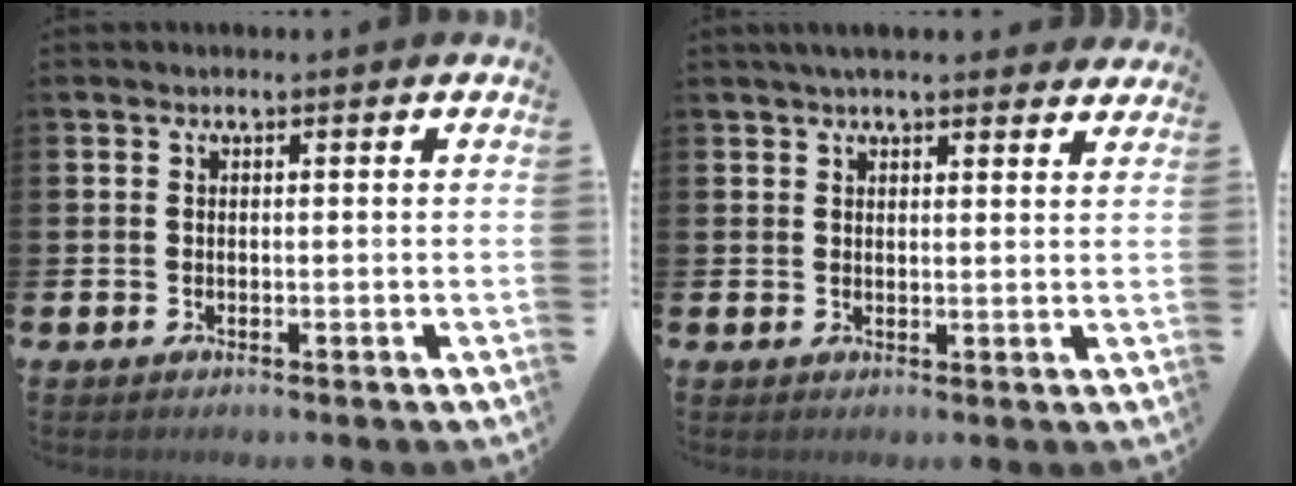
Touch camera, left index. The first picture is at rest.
{"total": 3.5, "force": [3.2, 0.6, 1.1], "torque": [-0.029, -0.008, 0.058]}